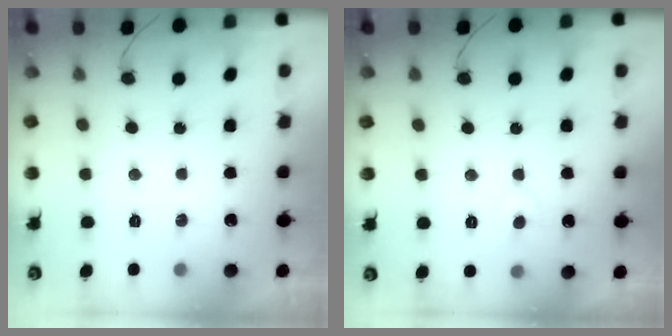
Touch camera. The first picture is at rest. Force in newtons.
{"total": 4.3, "press": 4.2, "slide": 0.5}